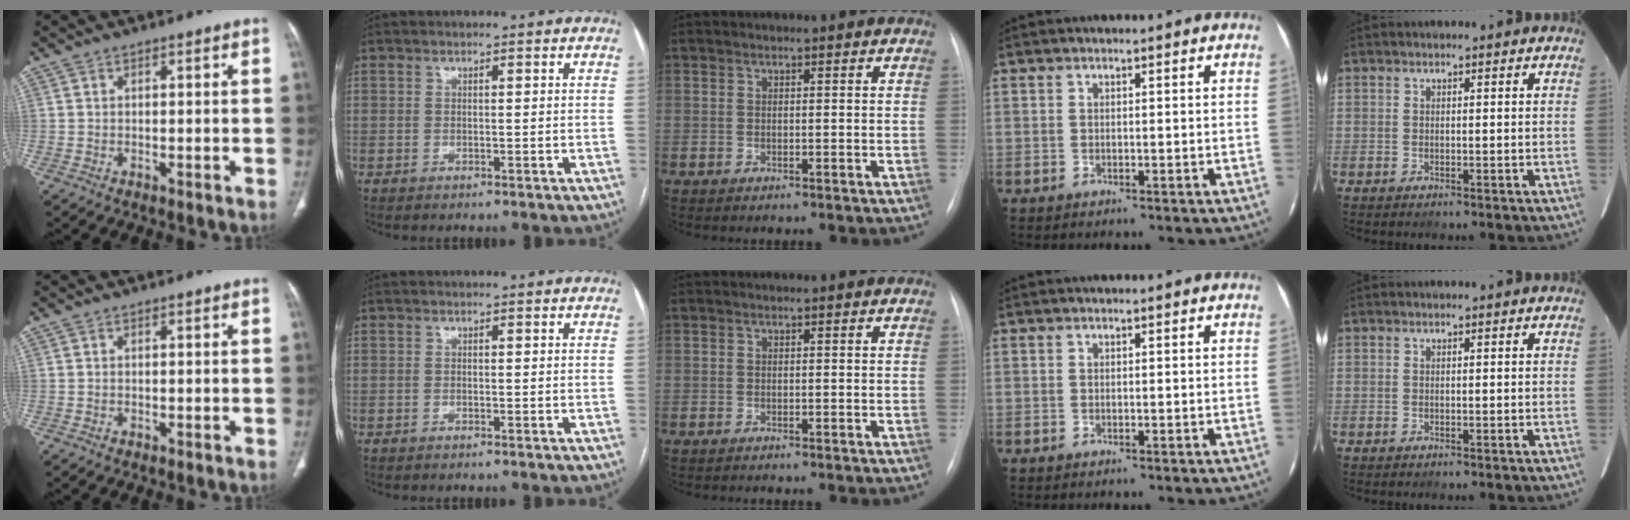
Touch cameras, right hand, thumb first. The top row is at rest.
{}